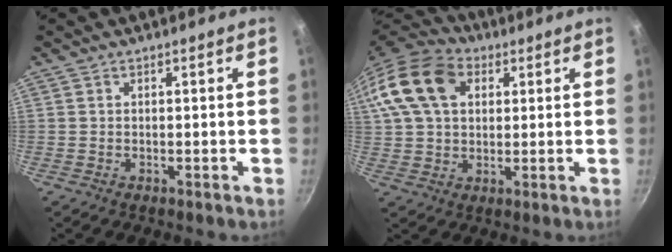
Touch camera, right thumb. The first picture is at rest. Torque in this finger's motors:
{"motor_torque": [0.49, 2.21, 0.65, -0.58, 0.42]}